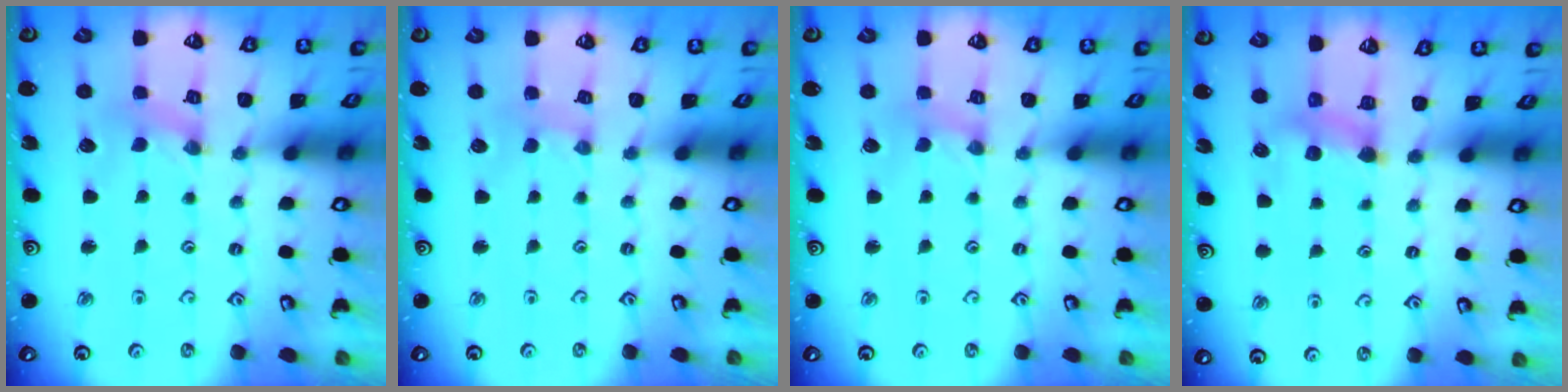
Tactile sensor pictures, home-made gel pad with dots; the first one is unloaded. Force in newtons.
{"total": 0.5, "press": 0.5, "slide": 0.1}
{"total": 0.0}
{"total": 5.4, "press": 5.4, "slide": 0.4}